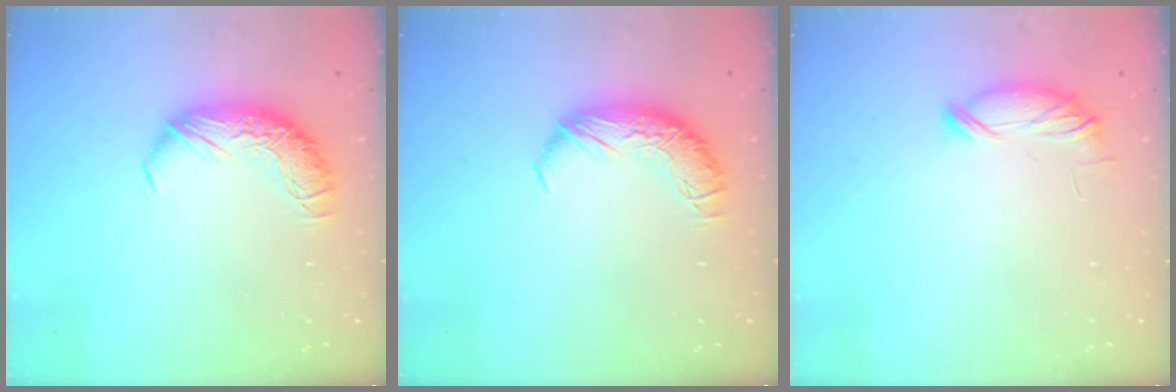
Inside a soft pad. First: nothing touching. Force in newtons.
{"total": 0.0}
{"total": 6.7, "press": 6.7, "slide": 0.3}